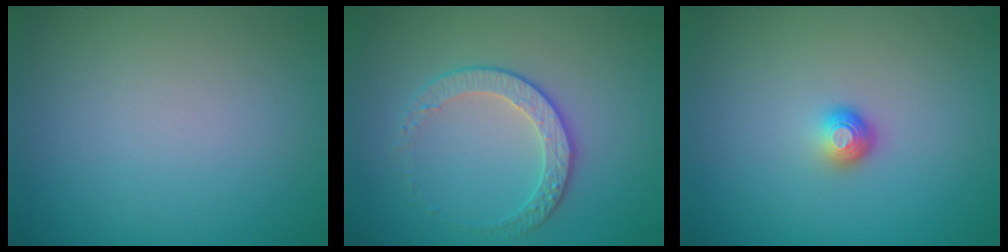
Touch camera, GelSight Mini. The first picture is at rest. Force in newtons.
{"total": 2.4, "press": 1.9, "slide": 1.5}
{"total": 1.7, "press": 1.2, "slide": 1.2}